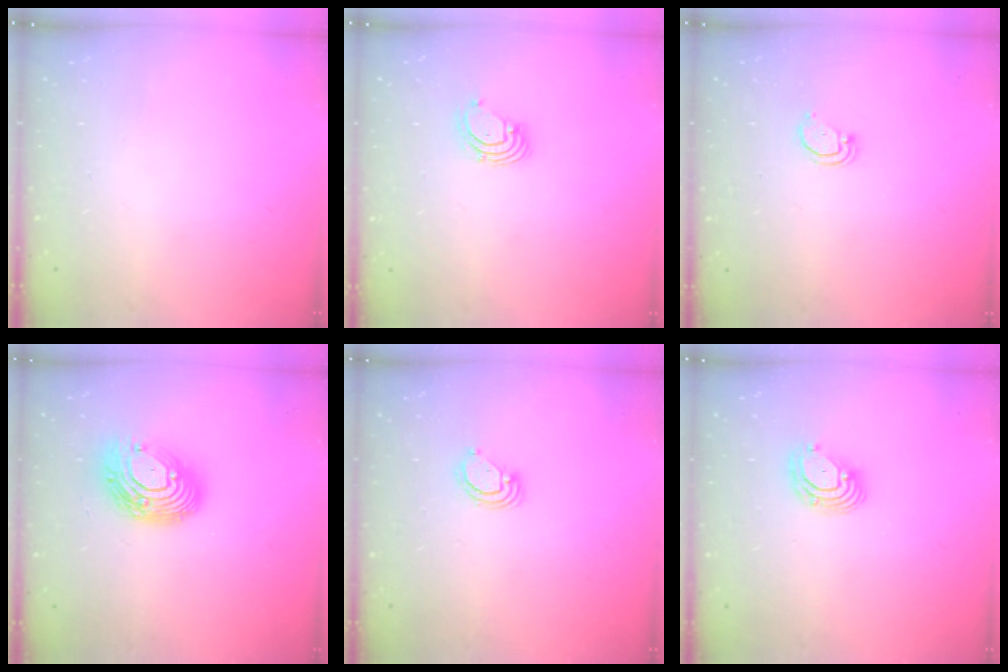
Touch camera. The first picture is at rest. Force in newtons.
{"total": 1.8, "press": 1.8, "slide": 0.2}
{"total": 2.1, "press": 2.1, "slide": 0.2}
{"total": 13.7, "press": 13.7, "slide": 0.9}
{"total": 4.0, "press": 4.0, "slide": 0.2}
{"total": 5.8, "press": 5.7, "slide": 0.8}